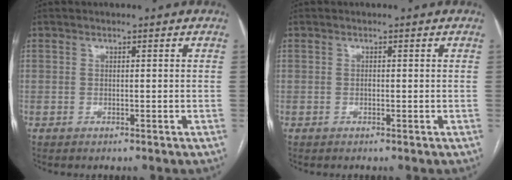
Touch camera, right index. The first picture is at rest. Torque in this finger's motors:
{"motor_torque": [0.23, 0.19, 0.05, 0.02]}